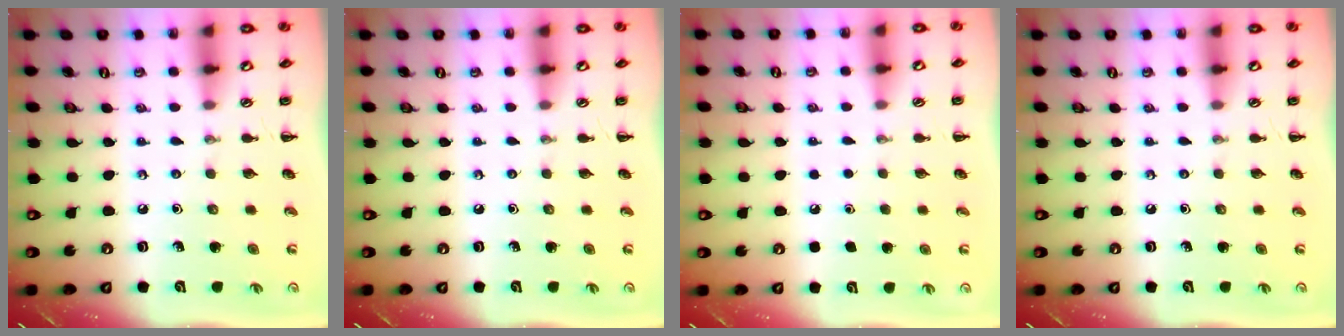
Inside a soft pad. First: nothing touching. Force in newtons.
{"total": 0.0}
{"total": 1.8, "press": 1.8, "slide": 0.1}
{"total": 0.0}